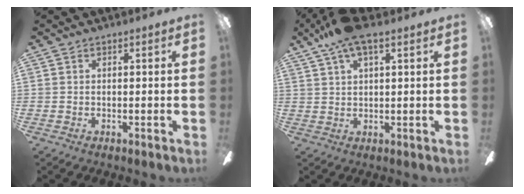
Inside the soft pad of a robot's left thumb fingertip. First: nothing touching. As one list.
[{"total": 8.4, "force": [5.4, 2.3, 6.1], "torque": [-0.126, -0.009, 0.099]}]